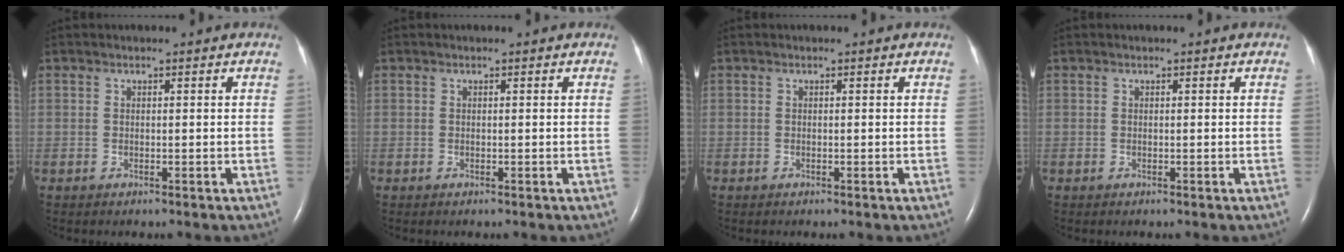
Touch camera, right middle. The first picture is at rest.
{"total": 0.0}
{"total": 0.0}
{"total": 0.0}